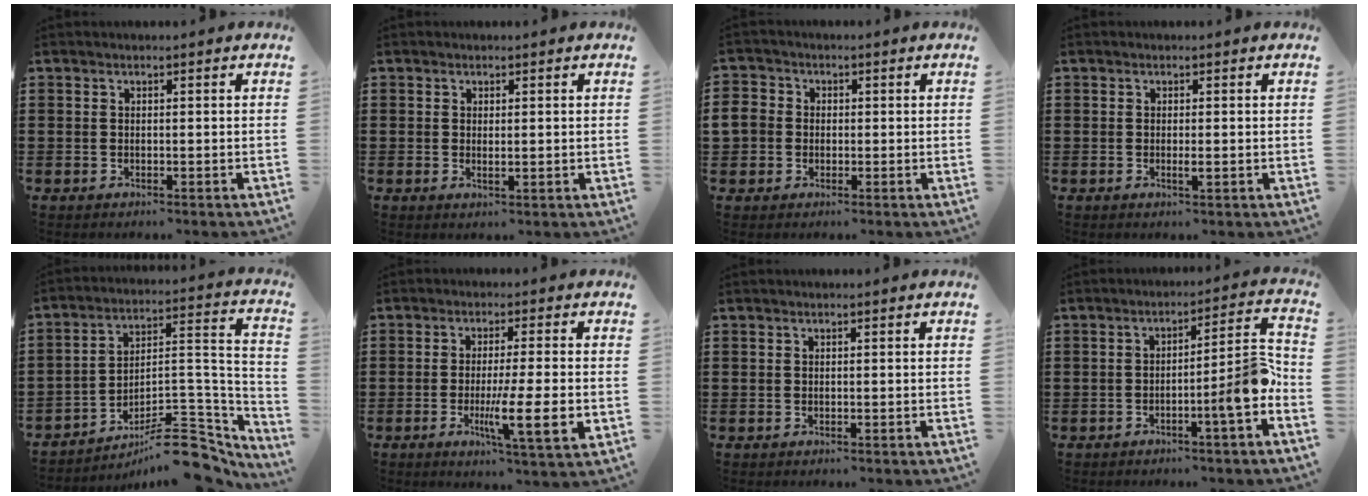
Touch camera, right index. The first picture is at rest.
{"total": 0.8, "force": [0.4, 0.3, 0.7], "torque": [-0.014, 0.003, 0.008]}
{"total": 3.7, "force": [-0.3, 3.4, 1.3], "torque": [-0.052, 0.006, -0.013]}
{"total": 1.0, "force": [-0.1, 0.2, 0.9], "torque": [-0.017, -0.002, 0.000]}
{"total": 11.8, "force": [-9.0, 3.7, 6.7], "torque": [-0.073, 0.035, -0.164]}
{"total": 8.5, "force": [-1.7, 0.5, 8.3], "torque": [-0.142, -0.018, -0.027]}
{"total": 0.0}
{"total": 7.8, "force": [-3.2, -0.2, 7.1], "torque": [-0.102, -0.019, -0.064]}